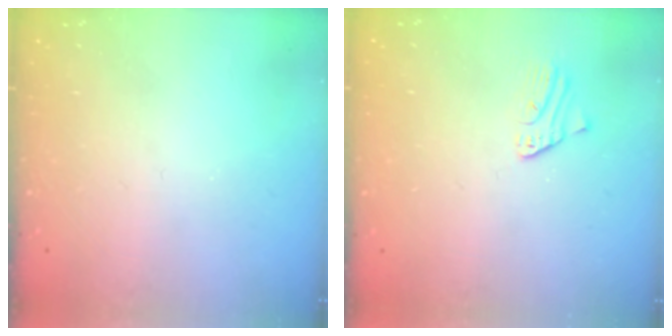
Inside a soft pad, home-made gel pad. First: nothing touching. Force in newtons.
{"total": 1.5, "press": 1.5, "slide": 0.1}